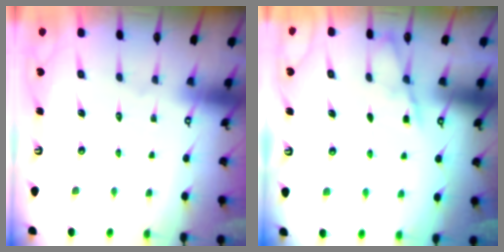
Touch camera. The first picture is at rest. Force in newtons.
{"total": 4.9, "press": 4.8, "slide": 0.6}